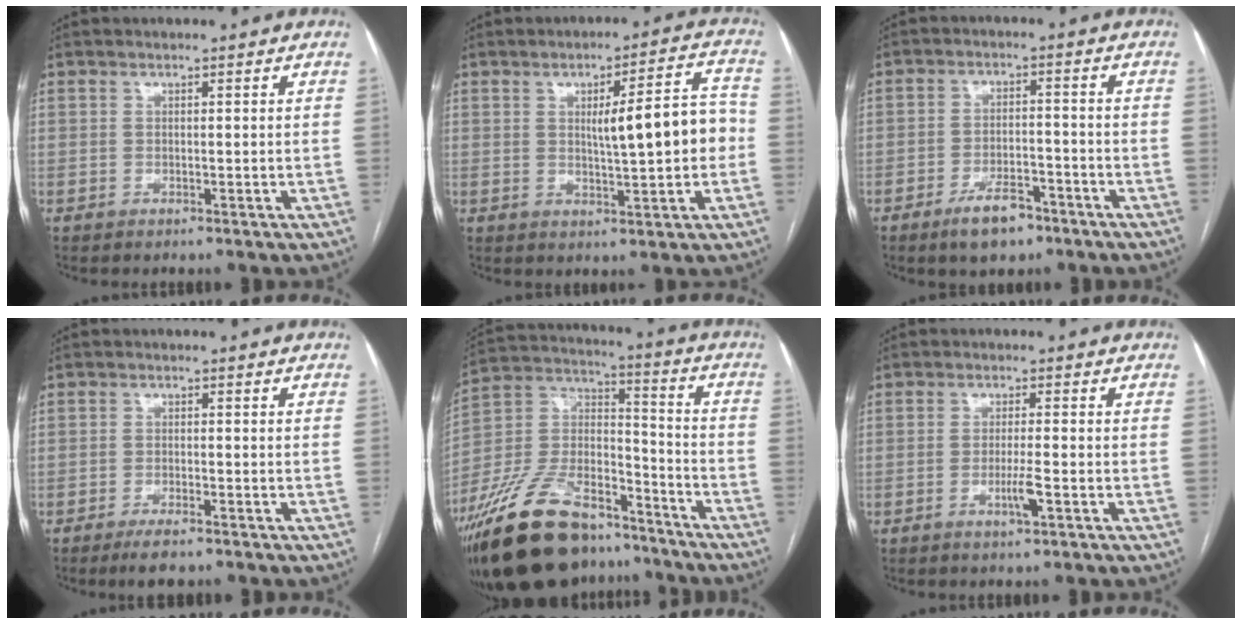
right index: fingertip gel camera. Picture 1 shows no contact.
{"total": 9.4, "force": [0.1, 1.6, 9.3], "torque": [-0.127, 0.022, 0.005]}
{"total": 6.5, "force": [-4.4, 2.7, 3.9], "torque": [-0.072, 0.000, -0.071]}
{"total": 3.7, "force": [-2.9, 0.7, 2.3], "torque": [-0.044, -0.005, -0.048]}
{"total": 24.9, "force": [-18.7, 10.5, 12.7], "torque": [-0.289, 0.009, -0.330]}
{"total": 3.3, "force": [-1.4, -0.1, 3.0], "torque": [-0.058, -0.005, -0.025]}